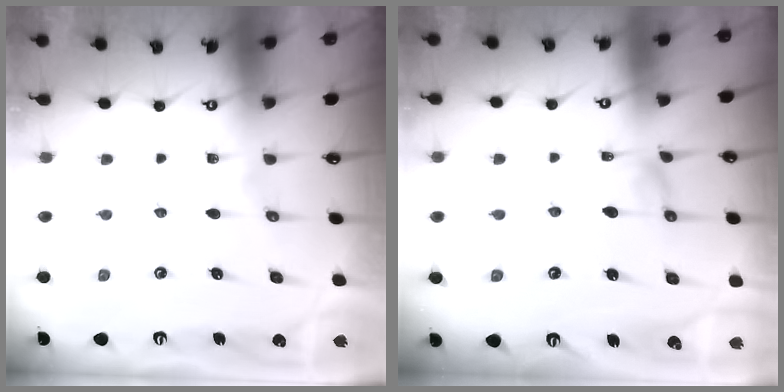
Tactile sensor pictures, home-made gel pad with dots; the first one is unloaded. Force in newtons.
{"total": 0.9, "press": 0.9, "slide": 0.1}